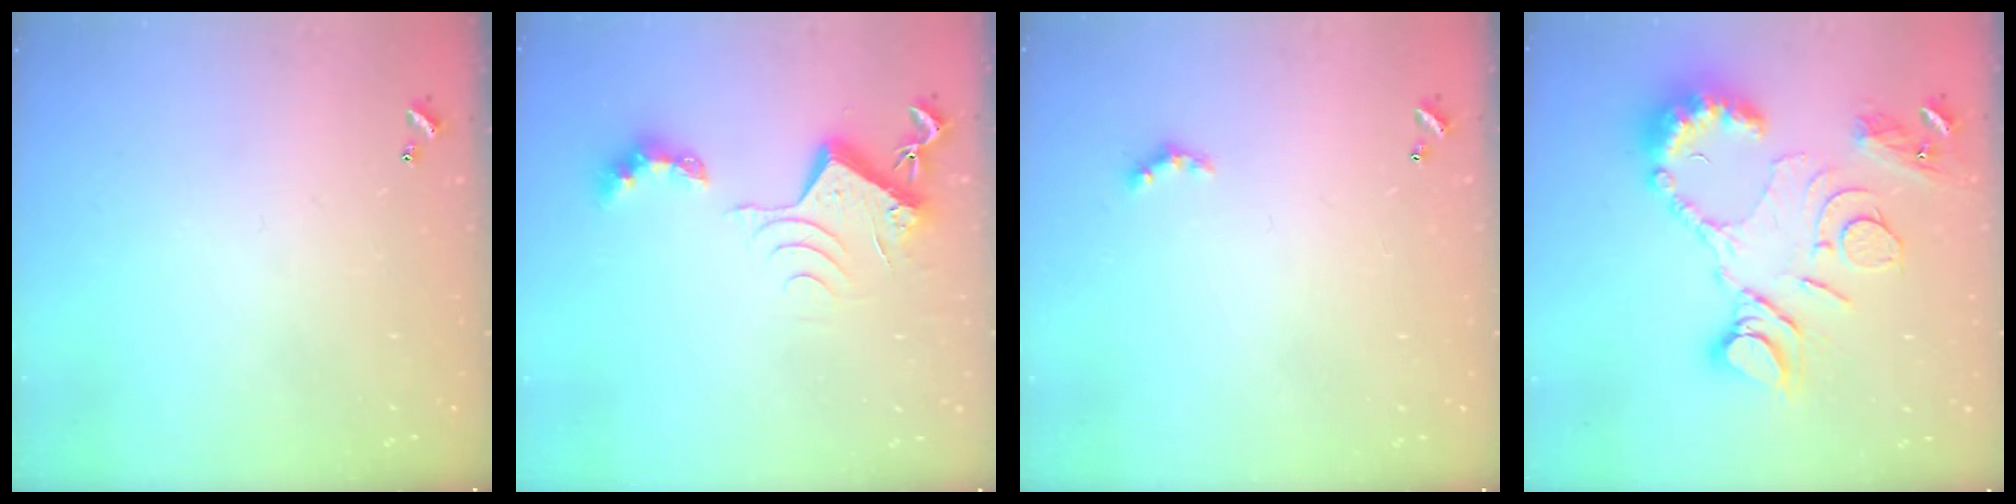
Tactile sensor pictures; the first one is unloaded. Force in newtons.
{"total": 8.8, "press": 8.8, "slide": 1.0}
{"total": 2.4, "press": 2.4, "slide": 0.6}
{"total": 18.1, "press": 17.9, "slide": 2.0}